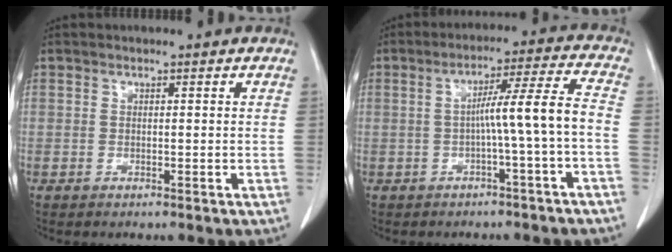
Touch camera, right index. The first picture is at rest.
{"total": 7.6, "force": [-1.7, -1.2, 7.3], "torque": [-0.117, 0.023, -0.021]}